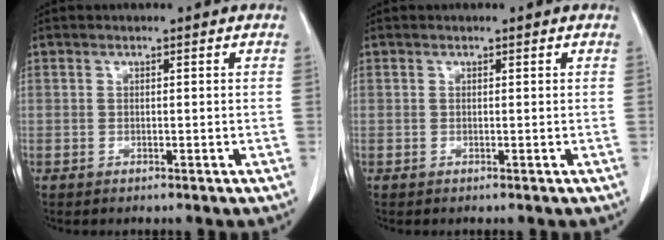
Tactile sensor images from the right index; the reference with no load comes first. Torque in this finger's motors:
{"motor_torque": [-0.18, 0.15, -0.02, -0.01]}